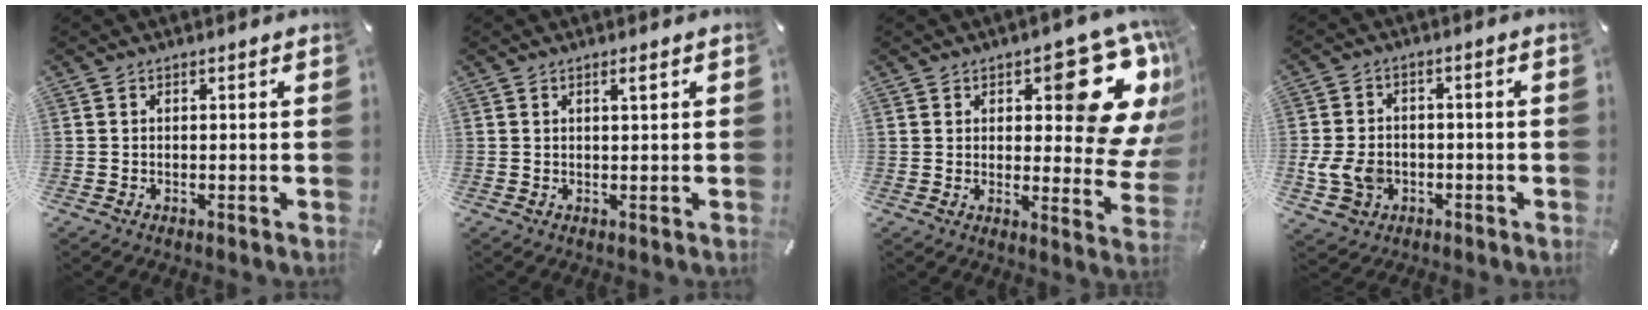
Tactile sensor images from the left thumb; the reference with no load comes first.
{"total": 1.5, "force": [0.8, 0.1, 1.3], "torque": [-0.027, 0.000, 0.013]}
{"total": 17.1, "force": [9.0, 7.6, 12.3], "torque": [-0.136, -0.076, 0.147]}
{"total": 7.5, "force": [-2.1, 6.1, 3.9], "torque": [-0.094, 0.012, -0.036]}